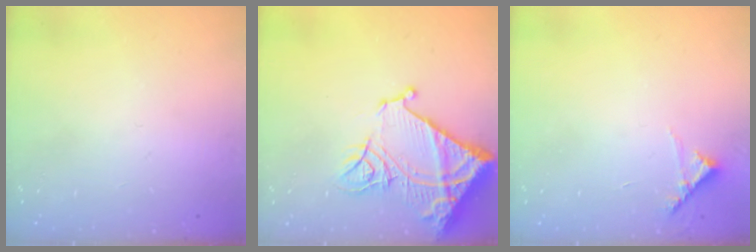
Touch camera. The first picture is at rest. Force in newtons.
{"total": 17.0, "press": 16.8, "slide": 2.0}
{"total": 5.4, "press": 5.4, "slide": 0.4}